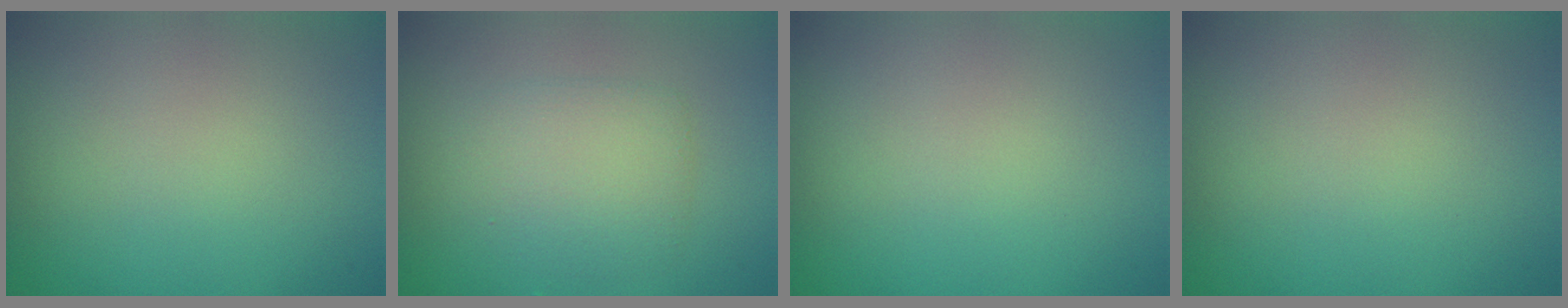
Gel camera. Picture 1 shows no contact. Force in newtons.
{"total": 3.3, "press": 3.3, "slide": 0.1}
{"total": 0.0}
{"total": 0.0}